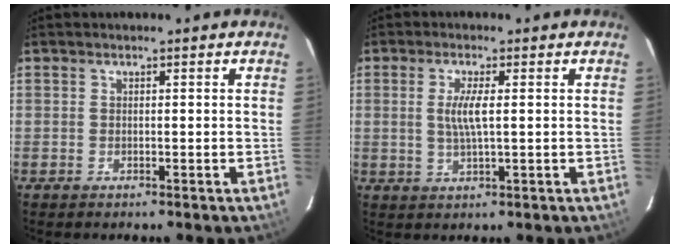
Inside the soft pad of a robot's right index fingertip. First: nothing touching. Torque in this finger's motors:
{"motor_torque": [0.09, 0.04, 0.13, 0.06]}